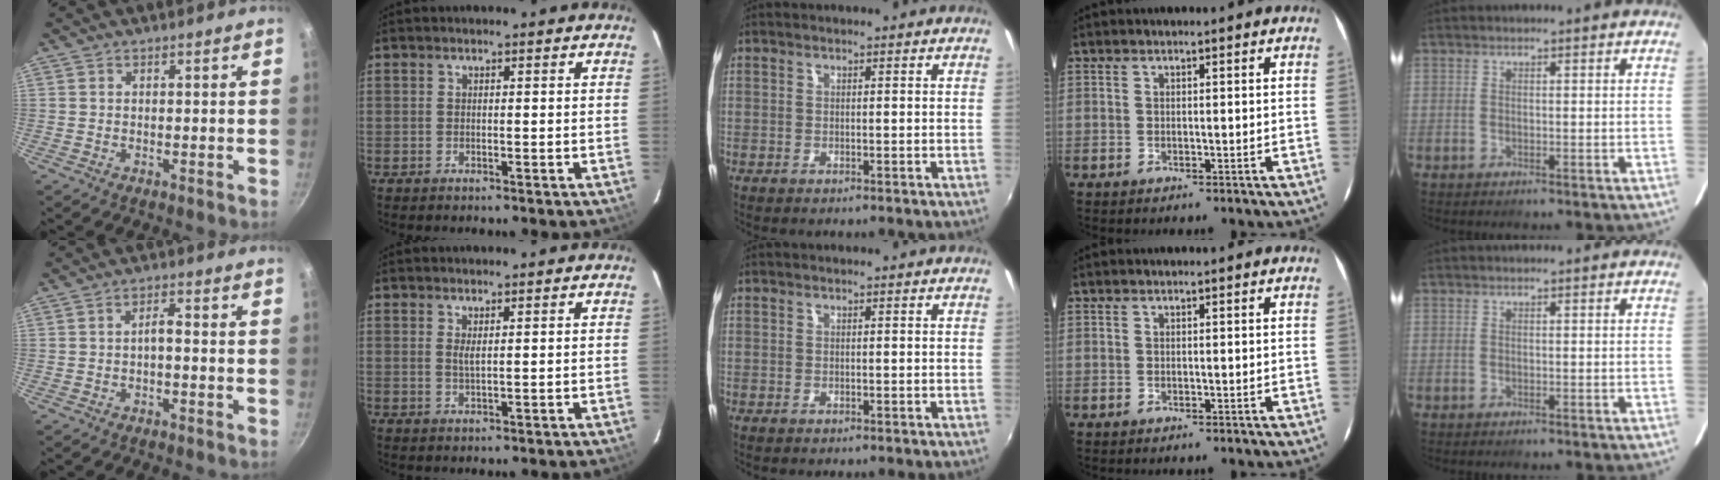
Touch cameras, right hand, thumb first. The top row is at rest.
{"thumb": {"total": 2.3, "force": [-0.8, 0.8, 2.0], "torque": [-0.038, 0.018, -0.016]}, "index": {"total": 1.3, "force": [0.6, 0.1, 1.1], "torque": [-0.022, -0.002, 0.010]}}